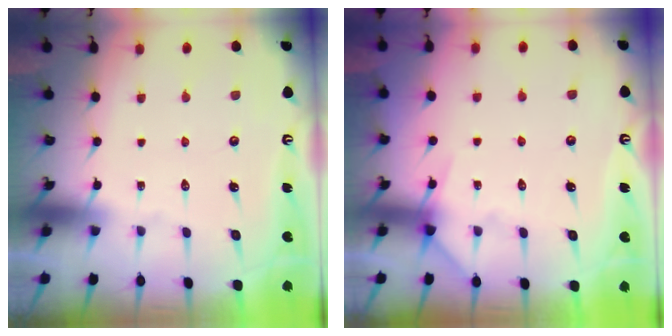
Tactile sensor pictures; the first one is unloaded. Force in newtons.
{"total": 6.9, "press": 6.8, "slide": 0.9}